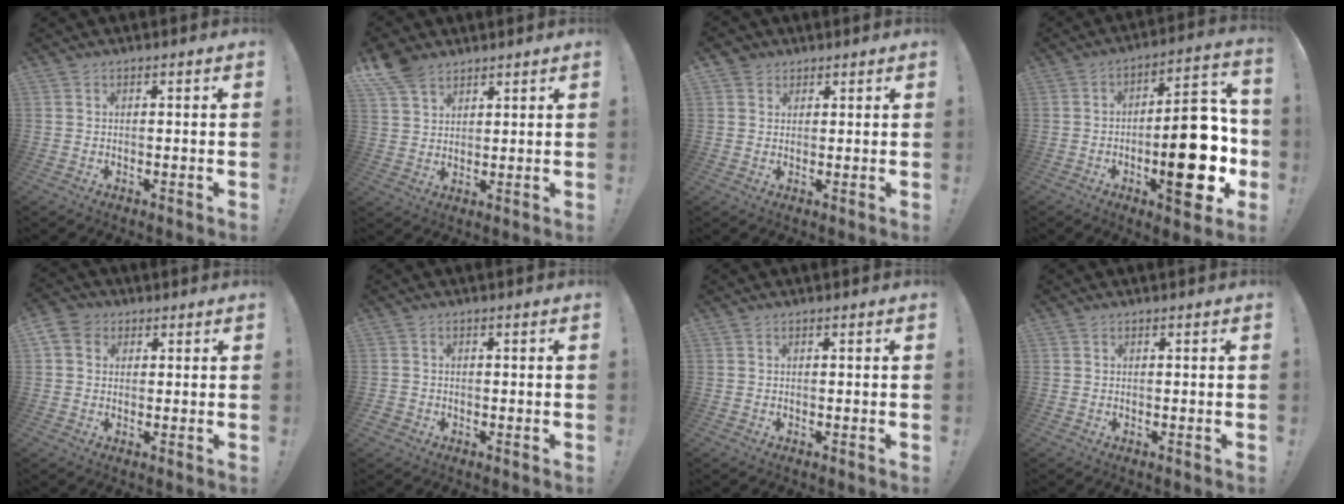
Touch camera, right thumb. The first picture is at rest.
{"total": 7.4, "force": [5.6, 4.2, 2.7], "torque": [-0.048, -0.028, 0.109]}
{"total": 3.3, "force": [2.0, 2.6, 0.4], "torque": [-0.003, -0.006, 0.036]}
{"total": 22.1, "force": [-4.8, 8.7, 19.7], "torque": [-0.252, 0.026, -0.064]}
{"total": 5.9, "force": [2.1, 4.9, 2.7], "torque": [-0.051, 0.000, 0.040]}
{"total": 1.6, "force": [-0.9, 1.4, 0.3], "torque": [-0.012, 0.007, -0.015]}
{"total": 0.0}
{"total": 0.0}